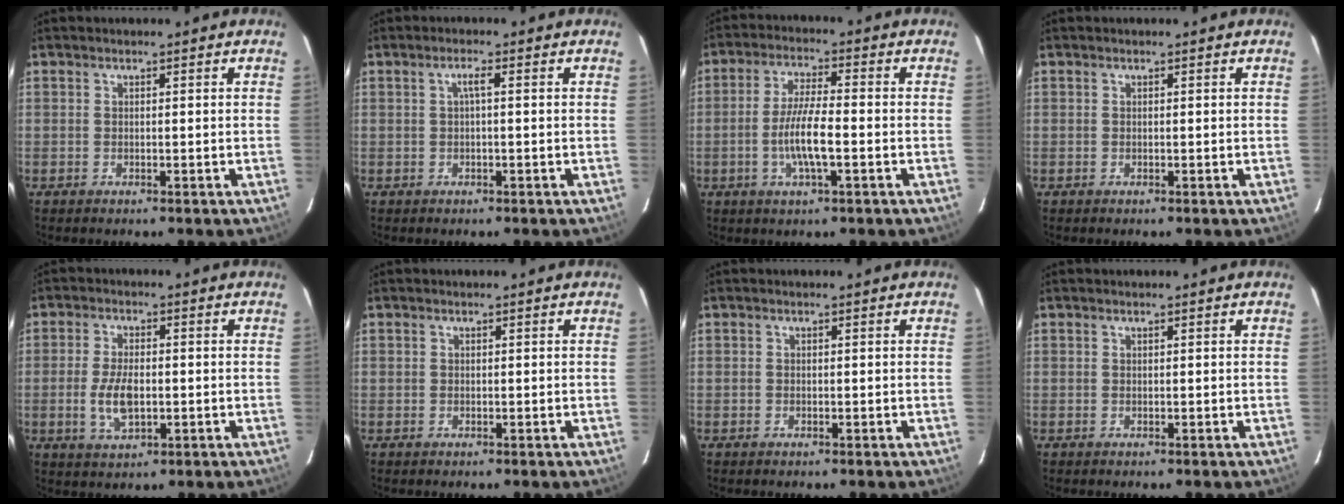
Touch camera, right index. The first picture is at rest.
{"total": 1.5, "force": [0.0, 0.0, 1.5], "torque": [-0.028, 0.006, -0.001]}
{"total": 7.9, "force": [-2.1, 1.3, 7.5], "torque": [-0.147, -0.001, -0.042]}
{"total": 0.0}
{"total": 6.8, "force": [-1.2, 3.3, 5.8], "torque": [-0.119, -0.005, -0.019]}
{"total": 0.0}
{"total": 0.0}
{"total": 0.0}